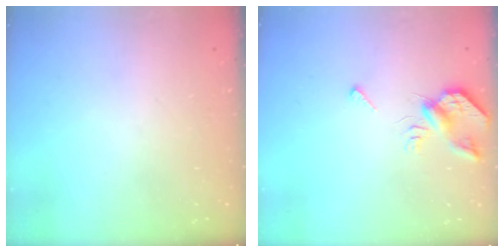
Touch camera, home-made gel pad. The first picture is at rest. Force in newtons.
{"total": 5.5, "press": 5.4, "slide": 1.0}